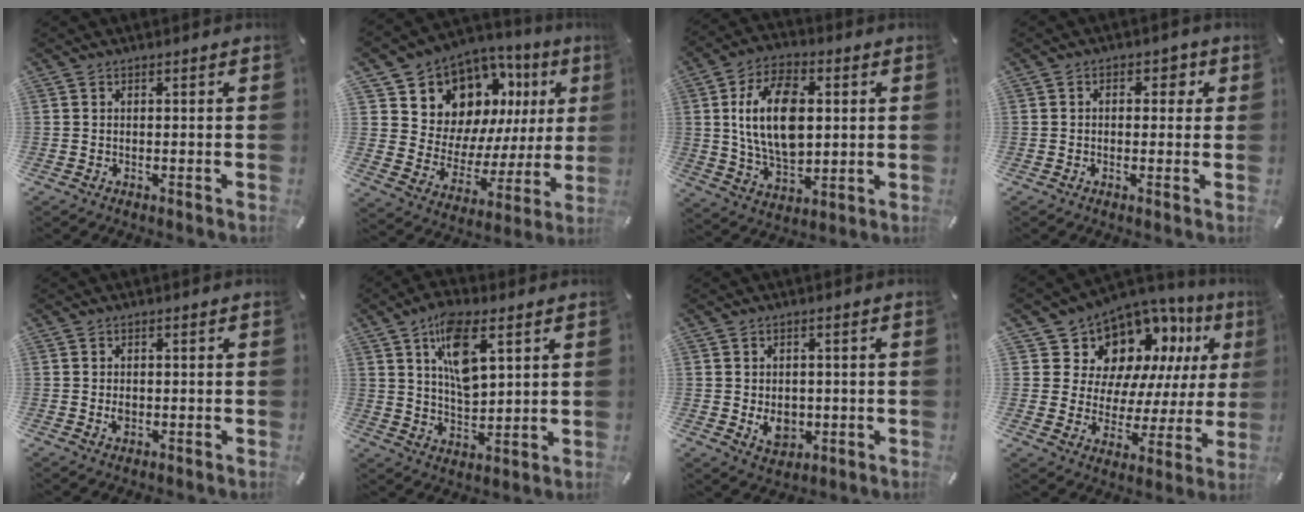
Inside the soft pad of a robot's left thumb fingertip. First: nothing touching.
{"total": 12.9, "force": [8.7, 8.9, 3.4], "torque": [-0.054, -0.095, 0.163]}
{"total": 16.6, "force": [2.4, 10.4, 12.7], "torque": [-0.259, 0.004, 0.040]}
{"total": 3.0, "force": [0.0, 2.2, 2.0], "torque": [-0.018, 0.003, -0.011]}
{"total": 1.5, "force": [-0.1, 1.2, 0.9], "torque": [-0.011, 0.000, -0.003]}
{"total": 11.9, "force": [5.9, 5.7, 8.6], "torque": [-0.154, -0.016, 0.103]}
{"total": 5.7, "force": [-0.7, 4.6, 3.3], "torque": [-0.047, -0.007, -0.014]}
{"total": 12.8, "force": [8.1, 9.1, 4.0], "torque": [-0.073, -0.082, 0.149]}